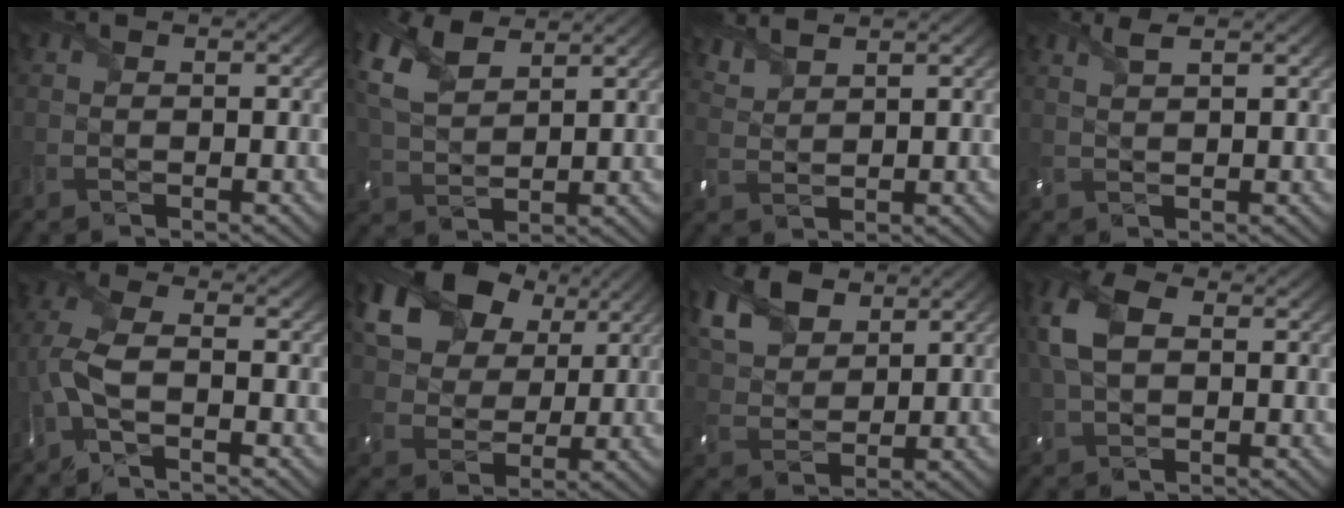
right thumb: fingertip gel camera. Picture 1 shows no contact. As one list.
[{"total": 8.2, "force": [4.9, 4.0, 5.3], "torque": [-0.158, 0.016, 0.101]}, {"total": 3.9, "force": [3.5, 0.7, 1.4], "torque": [-0.044, 0.006, 0.073]}, {"total": 1.9, "force": [1.4, 0.3, 1.4], "torque": [-0.034, 0.006, 0.028]}, {"total": 5.5, "force": [-1.4, 2.2, 4.9], "torque": [-0.131, 0.005, -0.042]}, {"total": 16.6, "force": [8.7, 11.0, 8.9], "torque": [-0.212, 0.050, 0.148]}, {"total": 9.2, "force": [5.8, 5.1, 5.0], "torque": [-0.148, 0.015, 0.115]}, {"total": 7.3, "force": [1.7, 4.5, 5.5], "torque": [-0.152, 0.014, 0.024]}]